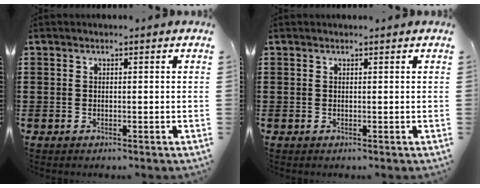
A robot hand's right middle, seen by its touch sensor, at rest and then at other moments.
{"total": 0.0}